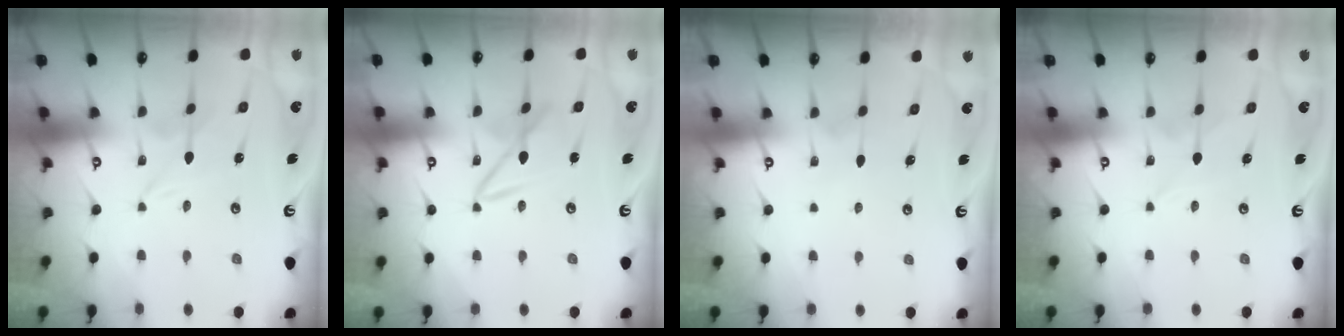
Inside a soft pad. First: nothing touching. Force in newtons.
{"total": 6.6, "press": 6.6, "slide": 0.4}
{"total": 3.9, "press": 3.9, "slide": 0.4}
{"total": 1.6, "press": 1.5, "slide": 0.2}